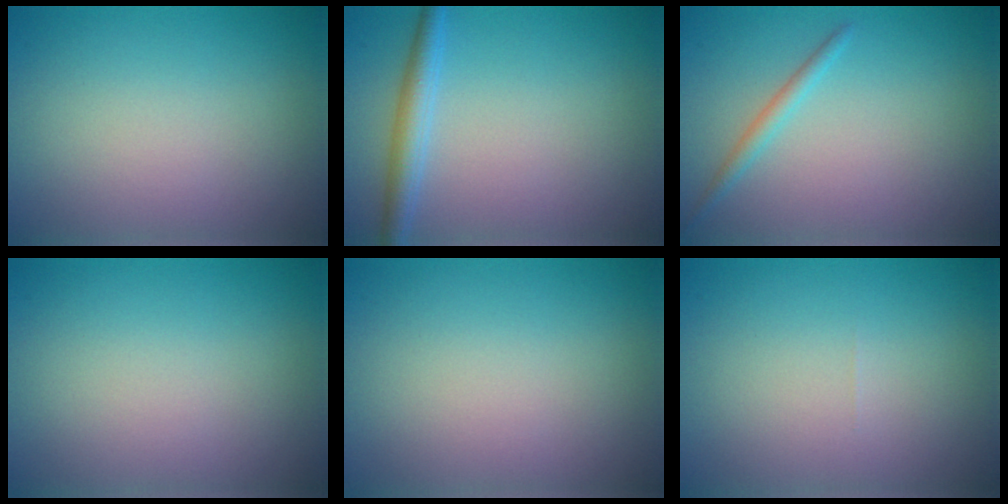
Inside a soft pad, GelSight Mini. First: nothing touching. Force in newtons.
{"total": 2.6, "press": 2.6, "slide": 0.0}
{"total": 1.3, "press": 1.3, "slide": 0.0}
{"total": 0.0}
{"total": 0.0}
{"total": 0.0}